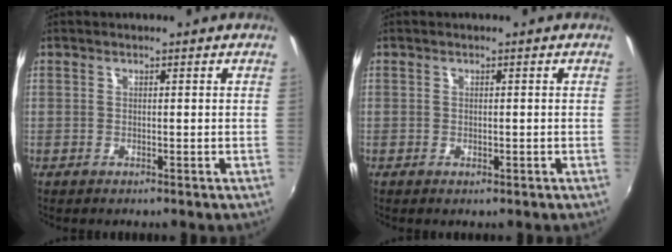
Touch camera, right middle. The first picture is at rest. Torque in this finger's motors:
{"motor_torque": [-0.70, -0.74, -0.15, -0.05]}